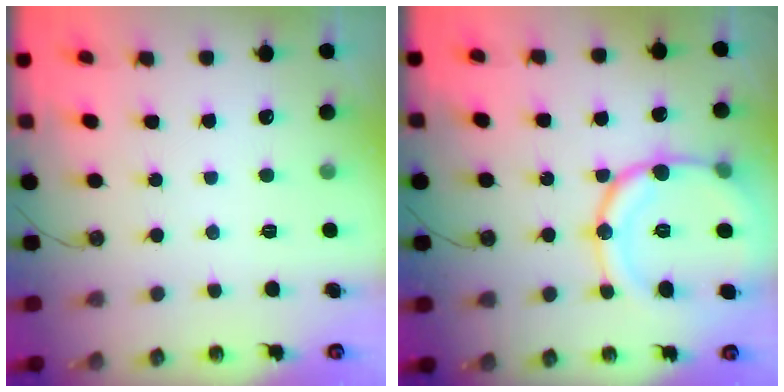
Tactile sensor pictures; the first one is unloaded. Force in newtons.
{"total": 18.3, "press": 18.2, "slide": 1.9}